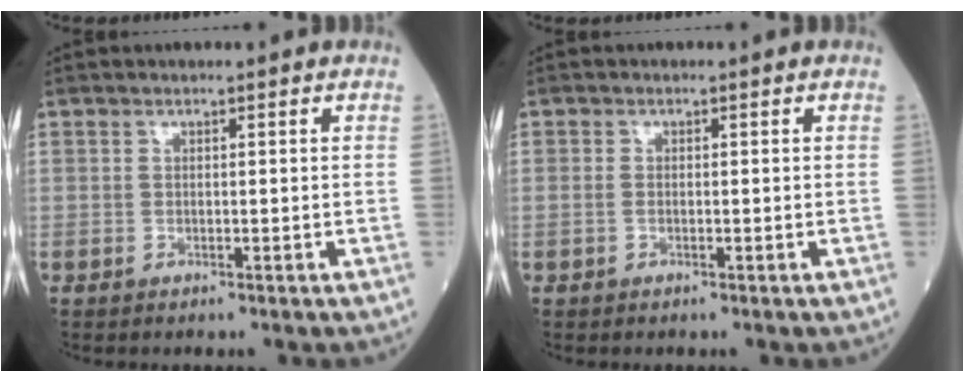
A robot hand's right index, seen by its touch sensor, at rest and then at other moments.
{"total": 0.7, "force": [-0.3, 0.5, 0.5], "torque": [-0.012, 0.001, -0.004]}